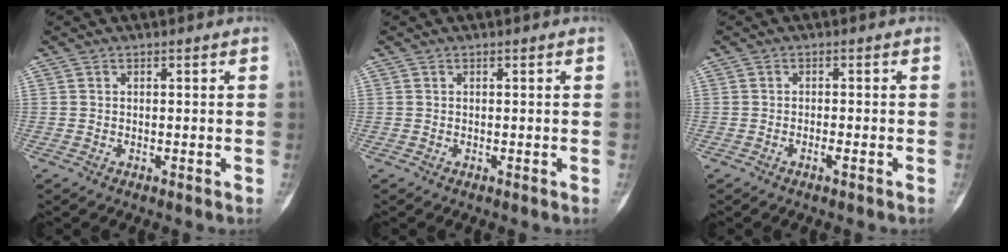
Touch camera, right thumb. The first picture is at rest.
{"total": 0.0}
{"total": 1.3, "force": [-0.7, 0.1, 1.1], "torque": [-0.023, 0.003, -0.015]}